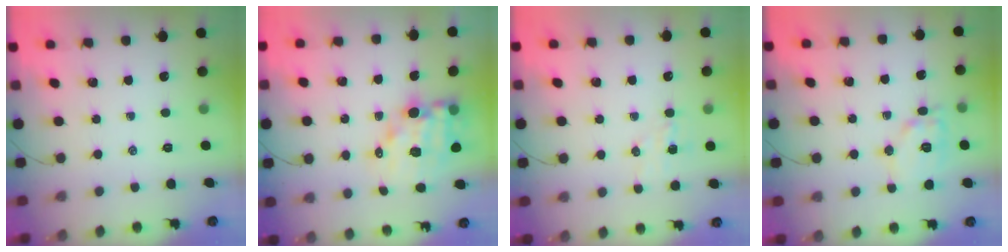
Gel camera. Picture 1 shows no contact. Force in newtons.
{"total": 12.5, "press": 11.9, "slide": 3.6}
{"total": 4.8, "press": 4.7, "slide": 1.1}
{"total": 11.7, "press": 11.7, "slide": 0.6}